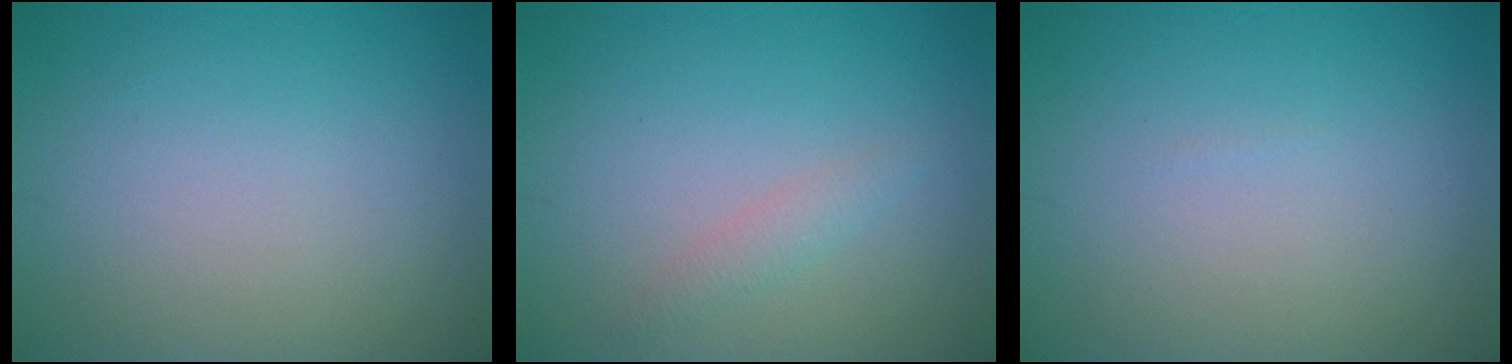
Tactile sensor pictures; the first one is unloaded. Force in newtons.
{"total": 1.2, "press": 1.2, "slide": 0.0}
{"total": 0.0}